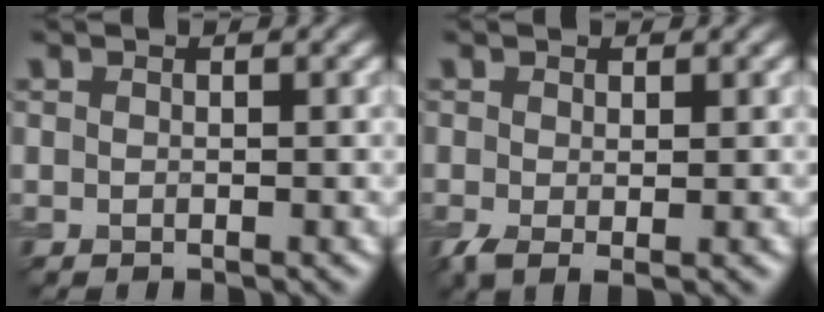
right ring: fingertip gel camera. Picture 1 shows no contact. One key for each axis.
{"total": 1.8, "fx": -0.3, "fy": 0.6, "fz": 1.6, "tx": -0.037, "ty": -0.009, "tz": -0.007}